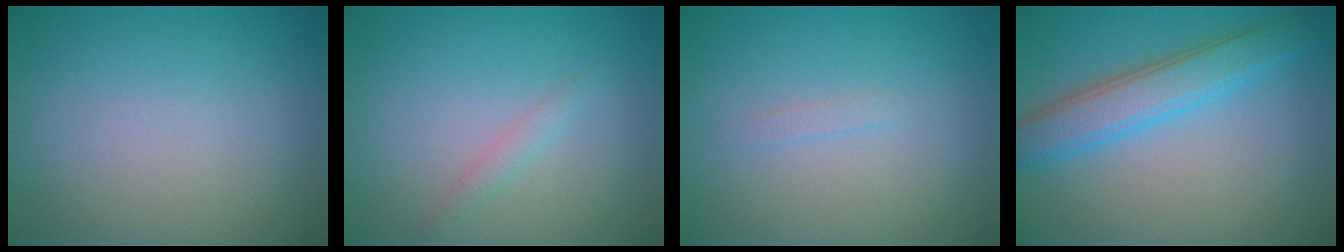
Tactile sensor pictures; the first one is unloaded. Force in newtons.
{"total": 1.0, "press": 0.9, "slide": 0.1}
{"total": 0.6, "press": 0.6, "slide": 0.1}
{"total": 4.3, "press": 4.3, "slide": 0.1}